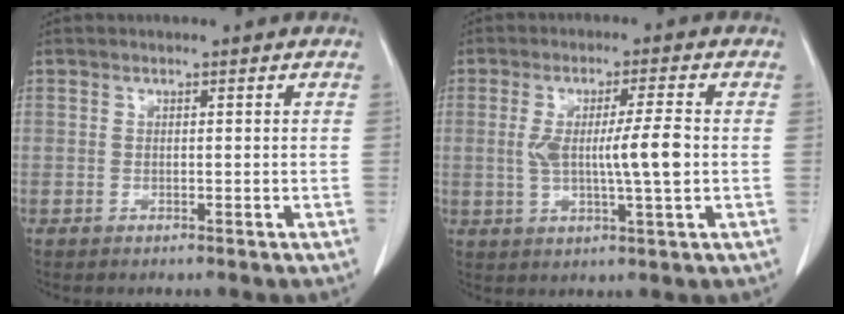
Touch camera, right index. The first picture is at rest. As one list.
[{"total": 7.6, "force": [-0.1, 0.1, 7.6], "torque": [-0.135, 0.000, 0.001]}]